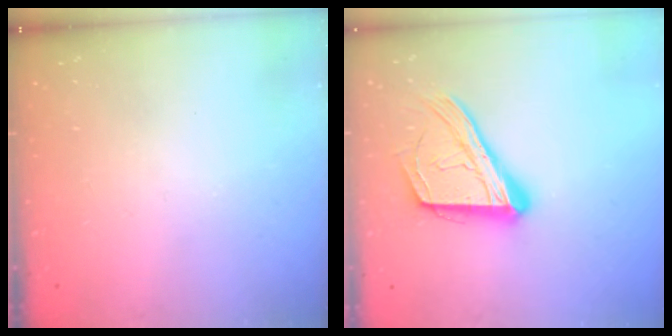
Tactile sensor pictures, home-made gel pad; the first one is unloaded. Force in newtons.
{"total": 18.8, "press": 18.7, "slide": 2.4}